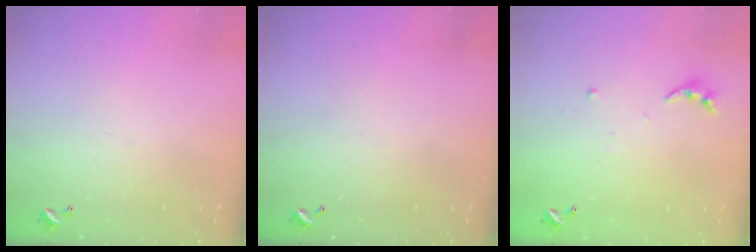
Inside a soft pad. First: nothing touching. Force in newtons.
{"total": 0.0}
{"total": 3.8, "press": 3.8, "slide": 0.3}